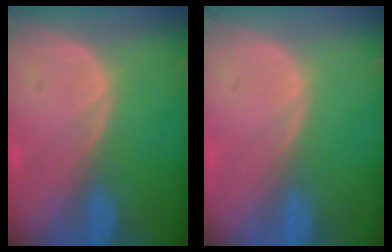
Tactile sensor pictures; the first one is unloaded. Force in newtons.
{"total": 0.0}